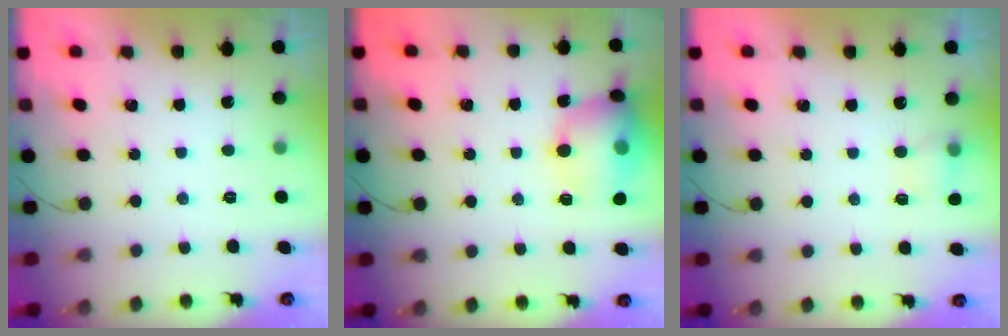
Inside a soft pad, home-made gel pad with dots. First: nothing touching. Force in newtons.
{"total": 15.3, "press": 14.6, "slide": 4.3}
{"total": 4.8, "press": 4.5, "slide": 1.4}